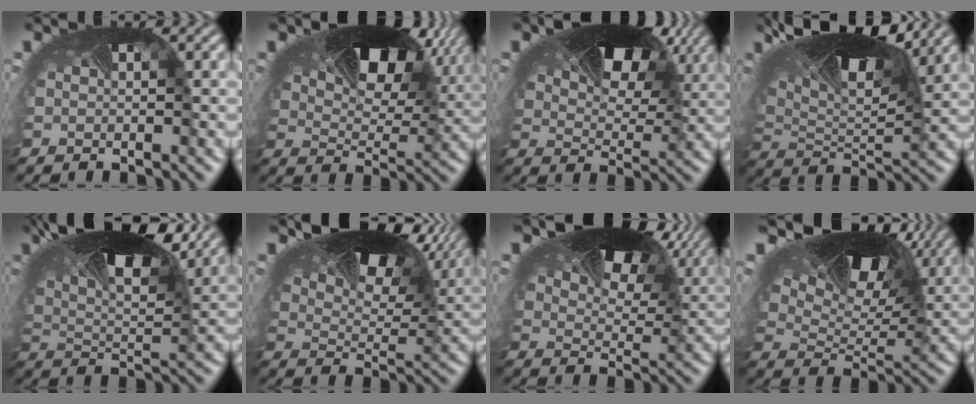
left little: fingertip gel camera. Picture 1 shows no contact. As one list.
[{"total": 10.1, "force": [5.6, 5.2, 6.6], "torque": [-0.123, 0.001, 0.094]}, {"total": 9.3, "force": [5.1, 4.9, 6.0], "torque": [-0.108, 0.001, 0.083]}, {"total": 11.7, "force": [6.5, 4.5, 8.6], "torque": [-0.174, 0.007, 0.110]}, {"total": 12.8, "force": [7.1, 5.3, 9.2], "torque": [-0.178, 0.007, 0.116]}, {"total": 12.0, "force": [8.1, 5.1, 7.2], "torque": [-0.126, 0.015, 0.131]}, {"total": 10.9, "force": [7.0, 5.2, 6.6], "torque": [-0.114, 0.009, 0.113]}, {"total": 11.4, "force": [7.9, 5.0, 6.5], "torque": [-0.140, 0.012, 0.138]}]